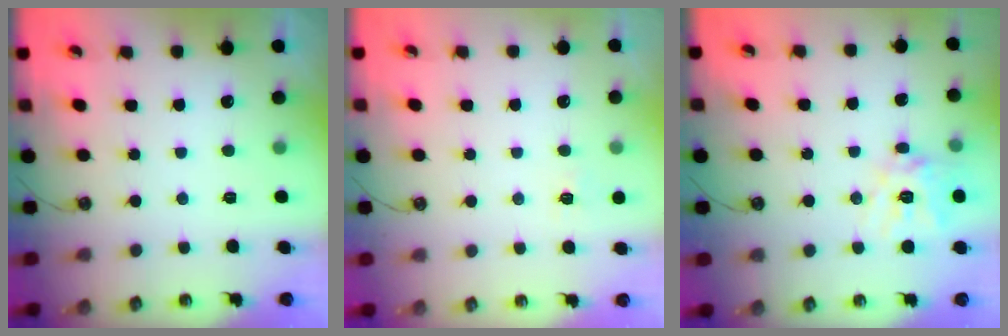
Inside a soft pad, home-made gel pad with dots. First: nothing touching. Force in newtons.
{"total": 5.5, "press": 5.5, "slide": 0.5}
{"total": 13.2, "press": 13.1, "slide": 1.5}